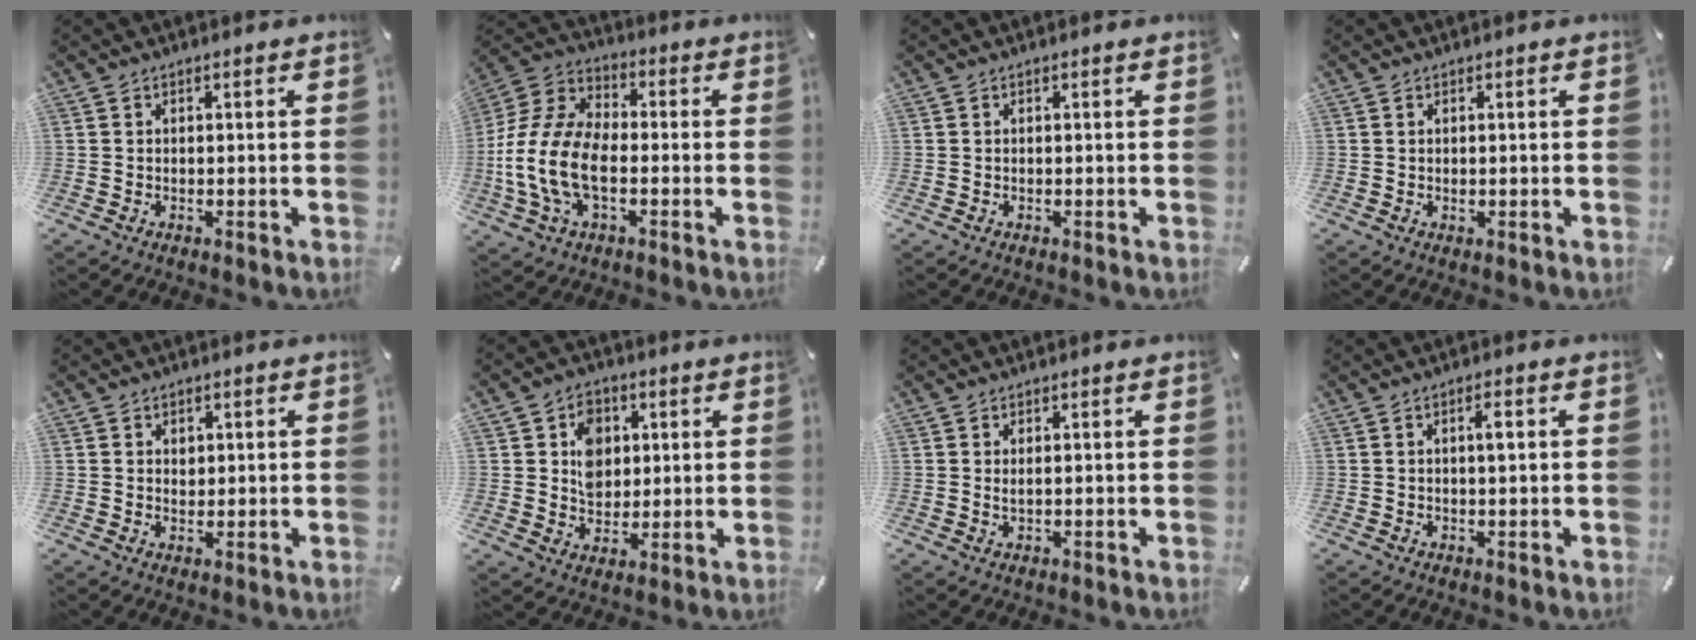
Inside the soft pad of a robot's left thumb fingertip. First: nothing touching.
{"total": 15.0, "force": [-4.2, 9.1, 11.1], "torque": [-0.249, 0.005, -0.078]}
{"total": 0.0}
{"total": 0.8, "force": [0.1, 0.6, 0.5], "torque": [-0.003, -0.001, -0.001]}
{"total": 2.0, "force": [0.8, 1.8, 0.6], "torque": [0.003, -0.002, 0.010]}
{"total": 8.3, "force": [1.8, 7.0, 4.0], "torque": [-0.054, 0.005, 0.030]}
{"total": 1.2, "force": [0.4, 0.4, 1.0], "torque": [-0.020, 0.001, 0.007]}
{"total": 2.5, "force": [0.5, 0.5, 2.4], "torque": [-0.050, 0.003, 0.006]}